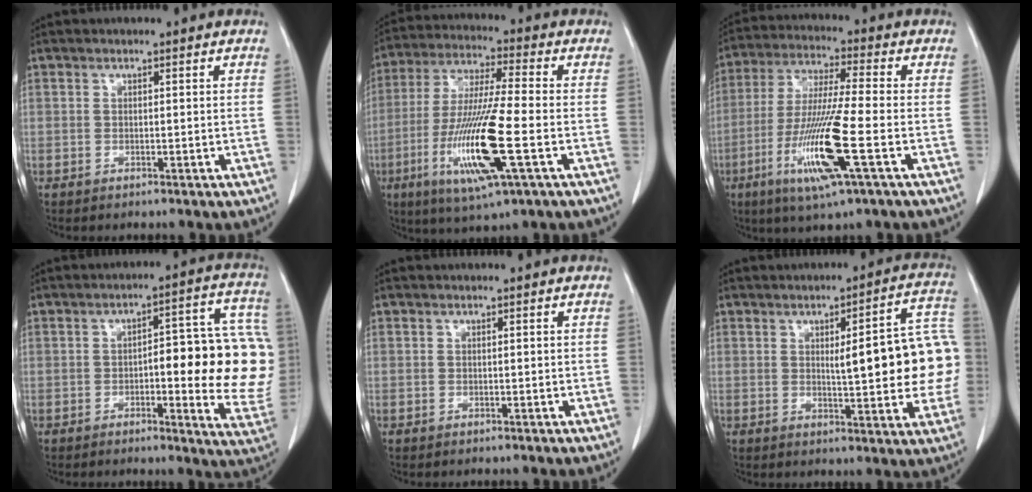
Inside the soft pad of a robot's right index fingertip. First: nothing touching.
{"total": 16.1, "force": [-4.8, 0.8, 15.3], "torque": [-0.313, -0.023, -0.089]}
{"total": 14.2, "force": [-4.9, -0.1, 13.3], "torque": [-0.272, -0.025, -0.096]}
{"total": 18.1, "force": [-0.7, 4.6, 17.5], "torque": [-0.156, 0.030, -0.002]}
{"total": 0.0}
{"total": 15.1, "force": [0.6, 3.2, 14.7], "torque": [-0.161, 0.028, 0.008]}